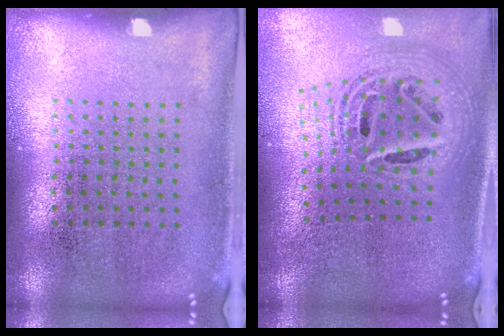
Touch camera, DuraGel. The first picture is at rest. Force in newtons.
{"total": 2.4, "press": 1.8, "slide": 1.6}